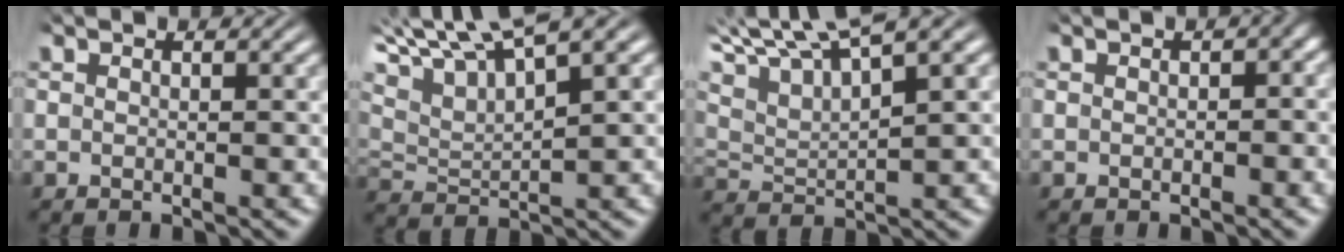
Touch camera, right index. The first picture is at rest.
{"total": 7.8, "force": [4.2, 4.2, 5.0], "torque": [-0.106, 0.005, 0.069]}
{"total": 7.5, "force": [4.7, 3.7, 4.6], "torque": [-0.098, 0.010, 0.073]}
{"total": 0.8, "force": [-0.3, 0.4, 0.6], "torque": [-0.005, 0.000, -0.004]}